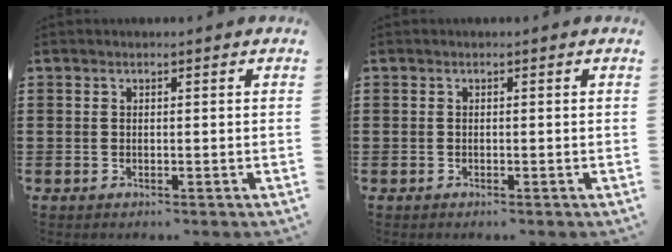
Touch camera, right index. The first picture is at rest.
{"total": 0.0}